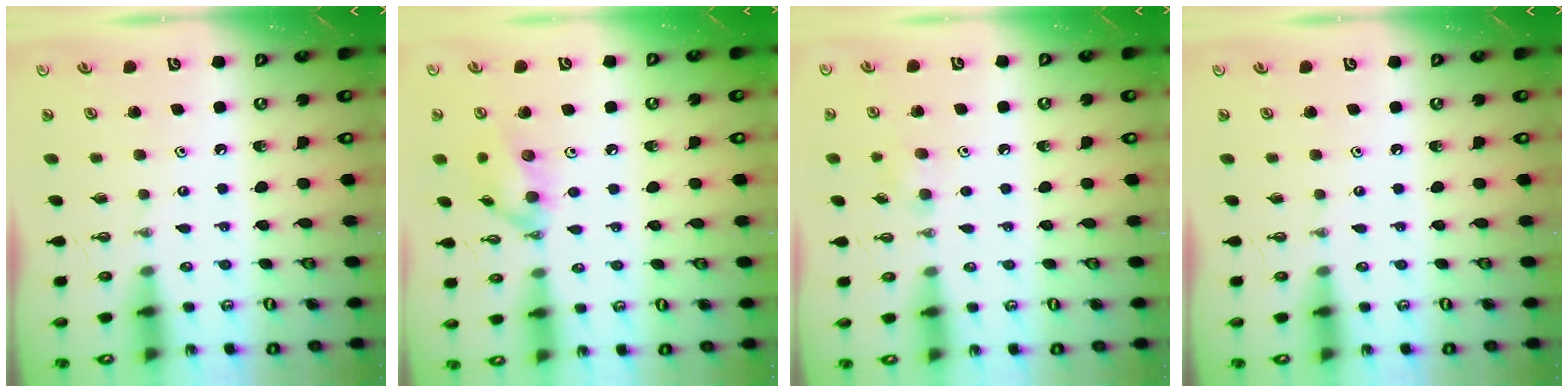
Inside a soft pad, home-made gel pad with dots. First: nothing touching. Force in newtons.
{"total": 11.6, "press": 11.5, "slide": 1.4}
{"total": 6.0, "press": 5.7, "slide": 1.9}
{"total": 0.0}